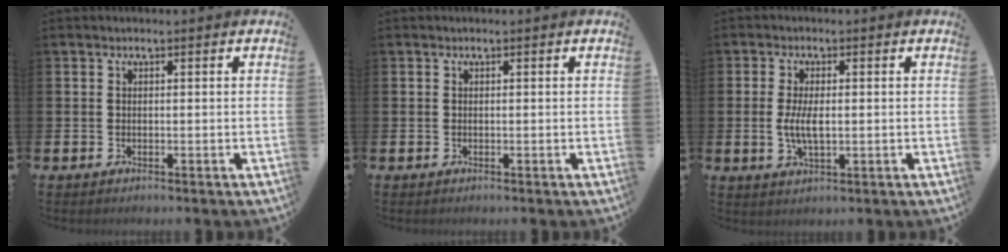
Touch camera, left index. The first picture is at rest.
{"total": 0.0}
{"total": 4.1, "force": [0.0, 1.7, 3.7], "torque": [-0.074, 0.001, -0.005]}